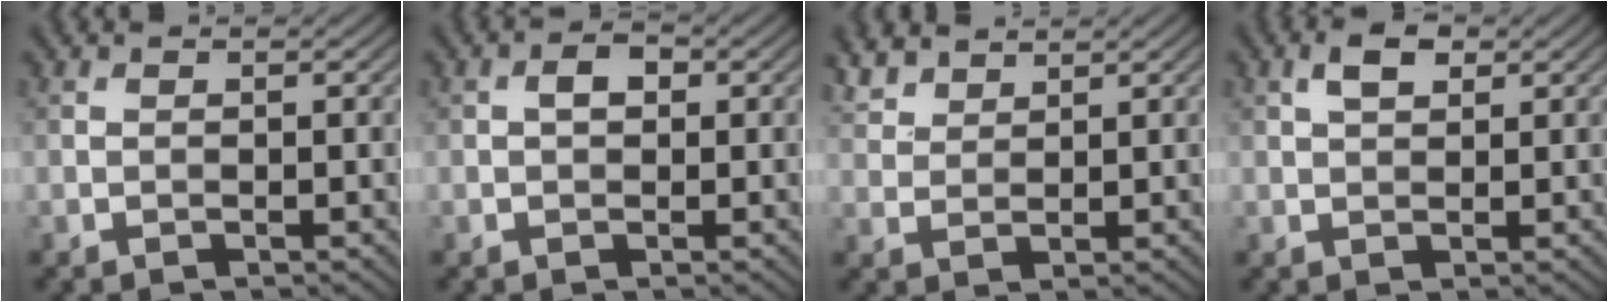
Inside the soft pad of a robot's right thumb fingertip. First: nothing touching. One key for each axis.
{"total": 2.0, "fx": 0.2, "fy": 1.3, "fz": 1.4, "tx": -0.026, "ty": 0.003, "tz": -0.002}
{"total": 3.9, "fx": 3.3, "fy": 1.5, "fz": 1.5, "tx": -0.041, "ty": 0.007, "tz": 0.075}
{"total": 3.0, "fx": 1.3, "fy": 1.6, "fz": 2.1, "tx": -0.042, "ty": 0.006, "tz": 0.022}